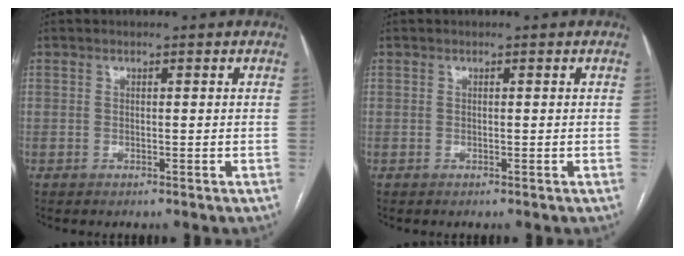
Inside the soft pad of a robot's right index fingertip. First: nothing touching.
{"total": 0.0}